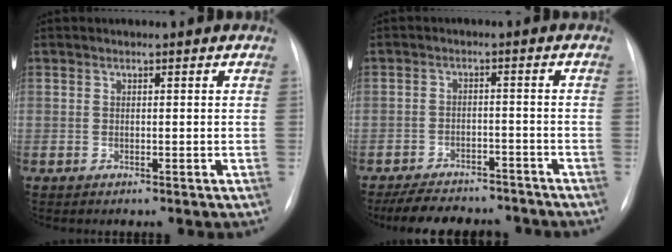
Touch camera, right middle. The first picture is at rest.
{"total": 11.9, "force": [-10.4, 4.2, 3.8], "torque": [-0.062, 0.008, -0.141]}